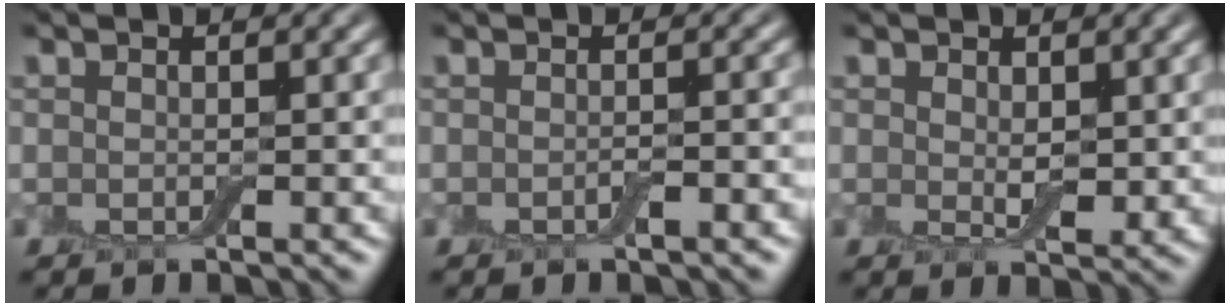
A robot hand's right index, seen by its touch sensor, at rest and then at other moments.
{"total": 0.9, "force": [-0.6, 0.1, 0.7], "torque": [-0.013, 0.003, -0.009]}
{"total": 2.0, "force": [0.4, 1.1, 1.6], "torque": [-0.031, -0.004, 0.009]}